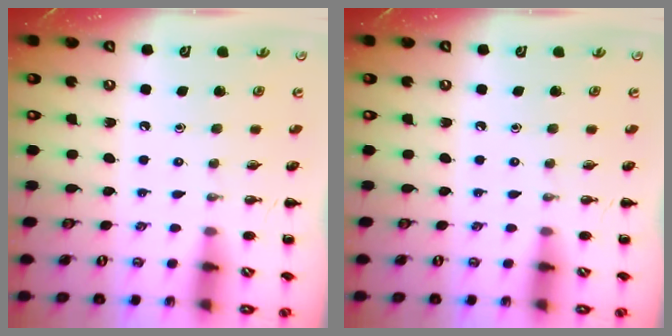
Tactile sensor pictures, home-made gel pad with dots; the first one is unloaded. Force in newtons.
{"total": 0.0}